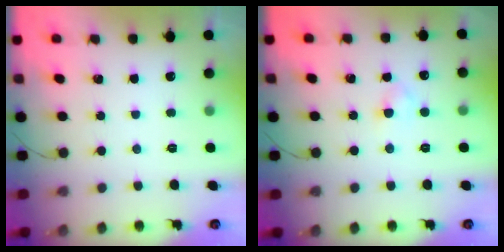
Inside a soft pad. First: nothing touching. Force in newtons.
{"total": 2.6, "press": 2.4, "slide": 1.1}